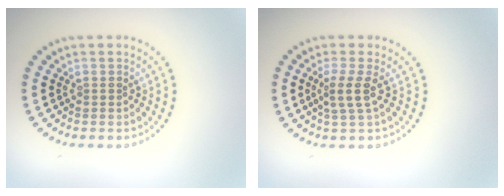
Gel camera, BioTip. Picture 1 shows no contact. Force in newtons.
{"total": 2.2, "press": 1.6, "slide": 1.4}